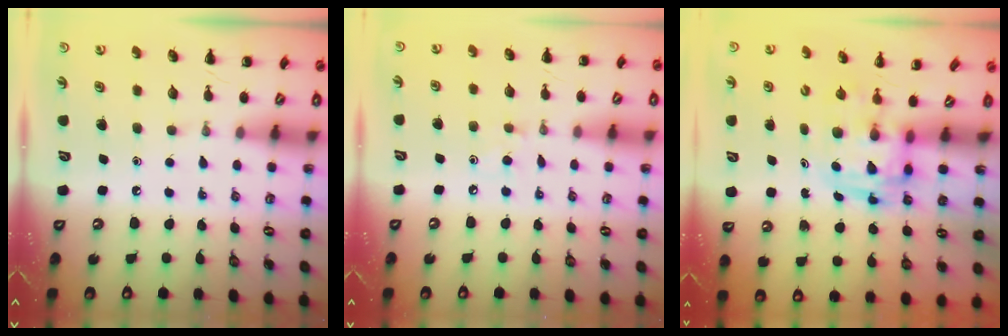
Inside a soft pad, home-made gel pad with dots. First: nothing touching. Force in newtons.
{"total": 3.6, "press": 3.4, "slide": 1.3}
{"total": 3.0, "press": 3.0, "slide": 0.5}